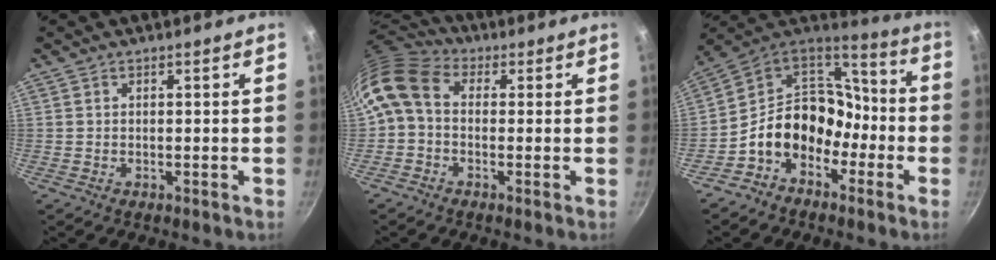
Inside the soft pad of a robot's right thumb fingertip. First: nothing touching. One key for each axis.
{"total": 9.2, "fx": 0.3, "fy": 6.9, "fz": 6.1, "tx": -0.121, "ty": 0.028, "tz": -0.015}
{"total": 15.6, "fx": -5.6, "fy": 12.1, "fz": 8.1, "tx": -0.089, "ty": 0.076, "tz": -0.117}